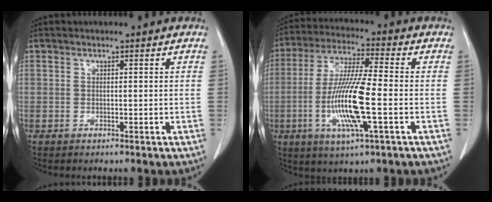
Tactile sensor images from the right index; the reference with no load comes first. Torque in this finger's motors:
{"motor_torque": [1.33, -0.81, 0.83, 0.14]}